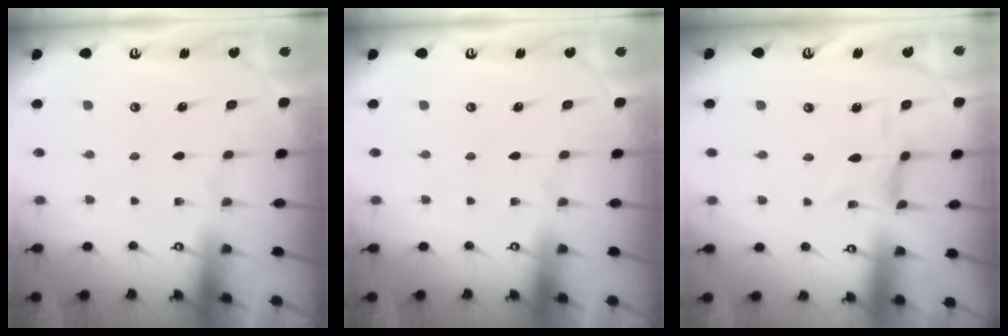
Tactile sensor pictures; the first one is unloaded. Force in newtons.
{"total": 0.0}
{"total": 2.4, "press": 2.4, "slide": 0.3}